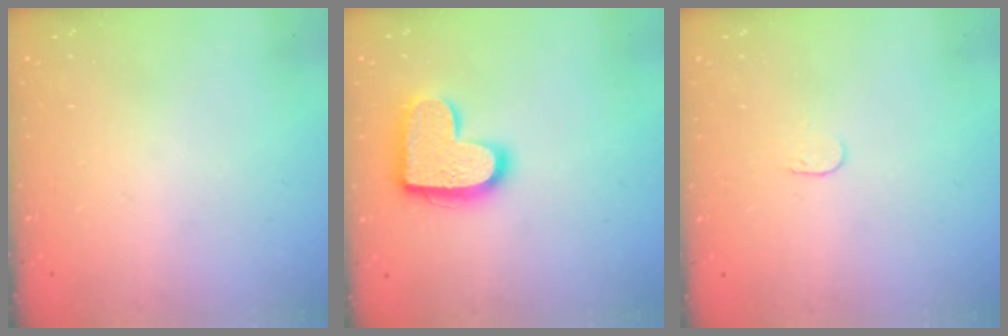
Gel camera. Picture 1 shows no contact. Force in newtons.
{"total": 15.6, "press": 15.6, "slide": 0.8}
{"total": 3.6, "press": 3.6, "slide": 0.3}